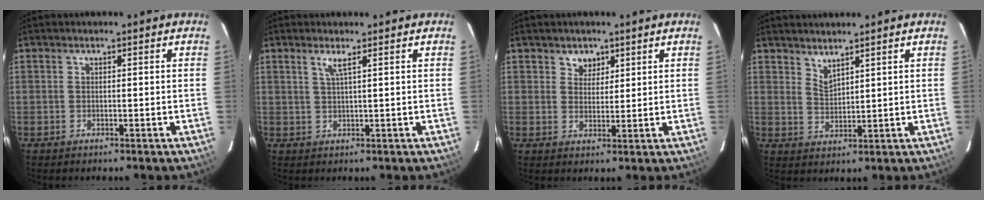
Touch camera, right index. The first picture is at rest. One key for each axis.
{"total": 1.9, "fx": 1.0, "fy": -0.4, "fz": 1.6, "tx": -0.031, "ty": -0.003, "tz": 0.020}
{"total": 3.1, "fx": 1.8, "fy": 2.4, "fz": 0.5, "tx": 0.002, "ty": 0.001, "tz": 0.031}
{"total": 2.9, "fx": 2.6, "fy": 0.5, "fz": 1.1, "tx": -0.019, "ty": -0.005, "tz": 0.047}